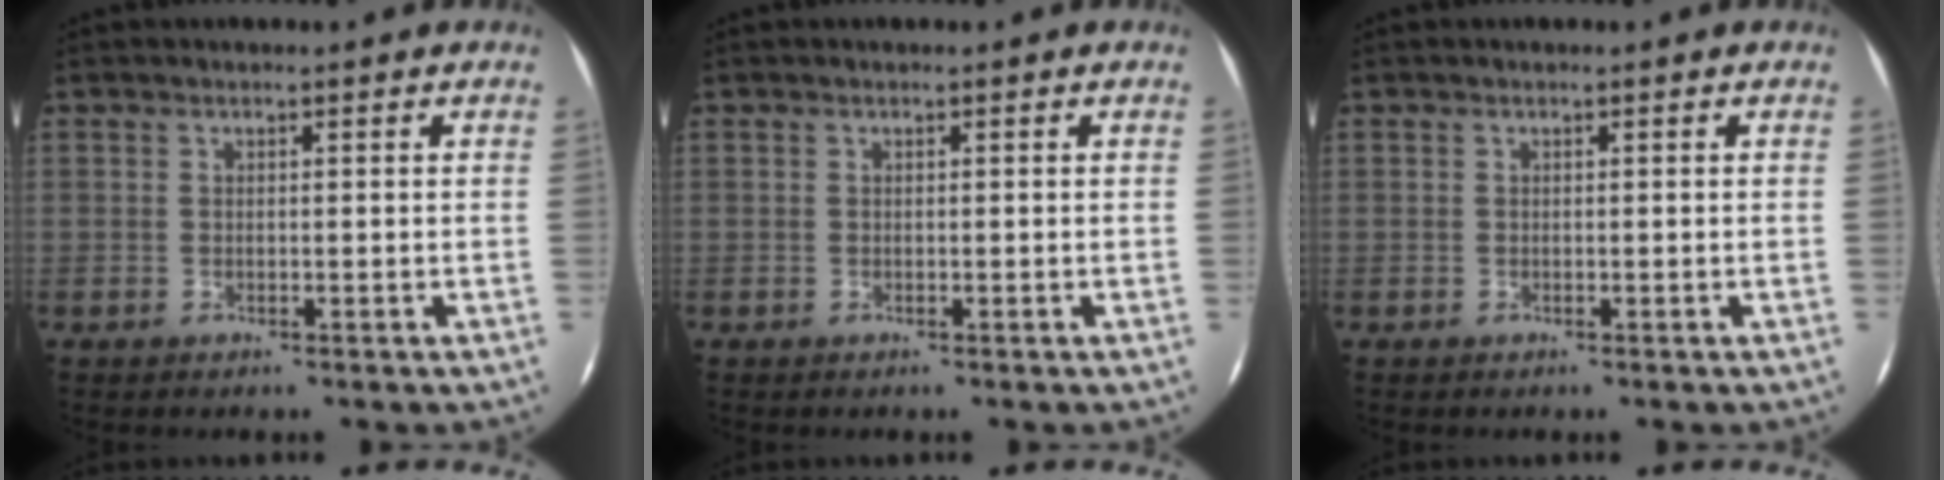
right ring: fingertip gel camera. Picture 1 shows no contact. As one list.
[{"total": 0.0}, {"total": 0.0}]